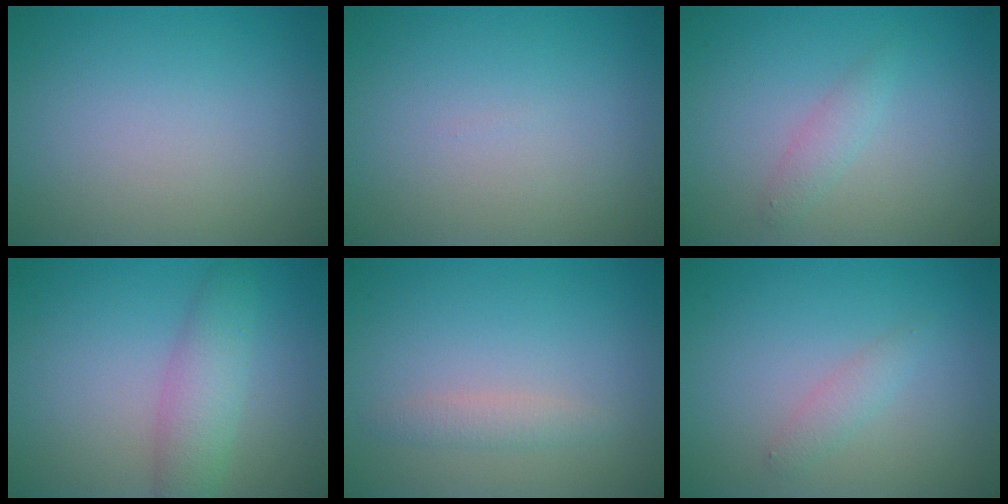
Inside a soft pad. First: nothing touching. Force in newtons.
{"total": 0.0}
{"total": 1.4, "press": 1.4, "slide": 0.0}
{"total": 3.5, "press": 3.5, "slide": 0.1}
{"total": 1.4, "press": 1.4, "slide": 0.1}
{"total": 1.3, "press": 1.3, "slide": 0.0}